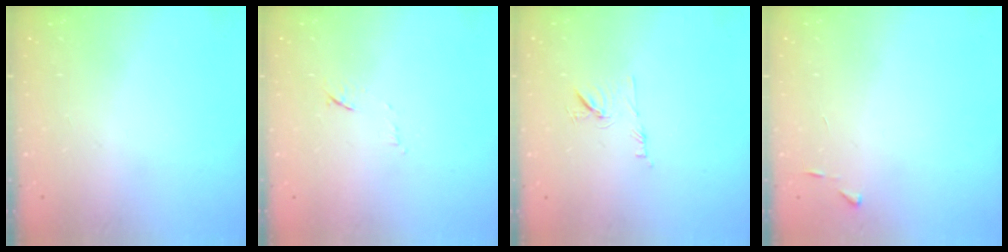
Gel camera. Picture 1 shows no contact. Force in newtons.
{"total": 6.2, "press": 6.2, "slide": 0.9}
{"total": 7.5, "press": 7.5, "slide": 0.8}
{"total": 2.7, "press": 2.7, "slide": 0.3}